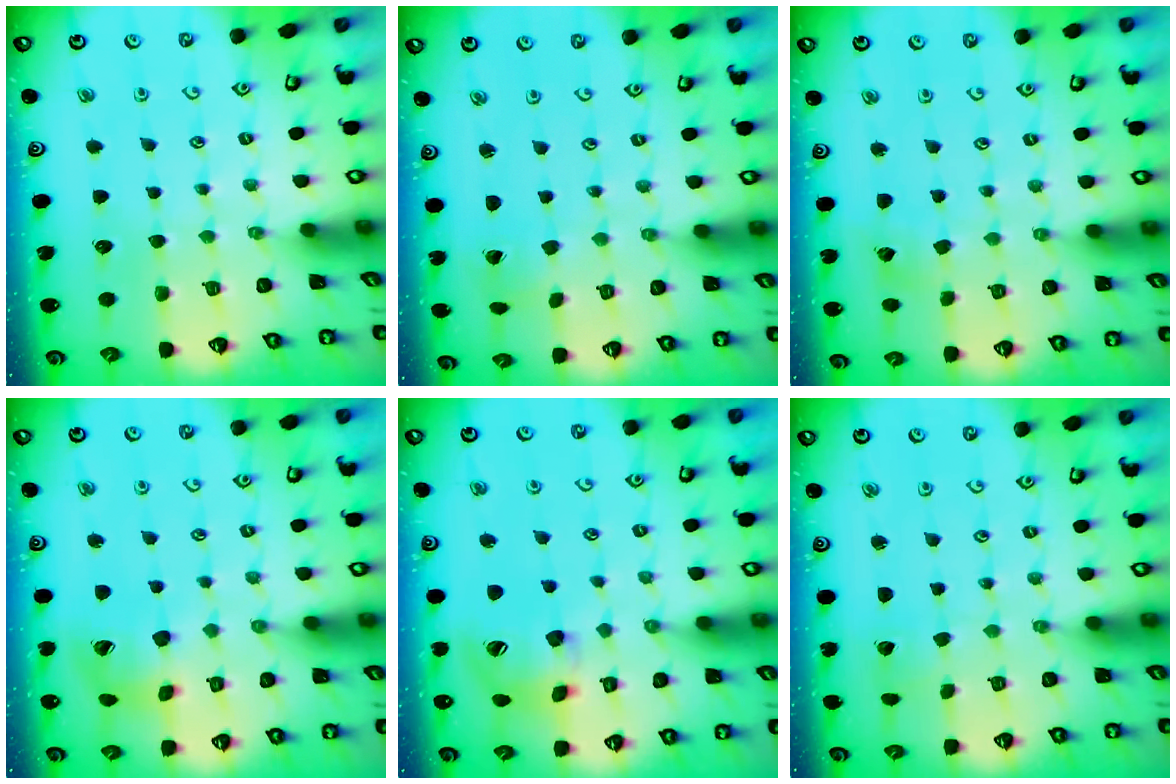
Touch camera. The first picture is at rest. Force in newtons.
{"total": 0.8, "press": 0.8, "slide": 0.0}
{"total": 4.5, "press": 4.4, "slide": 0.7}
{"total": 11.3, "press": 11.2, "slide": 1.6}
{"total": 14.8, "press": 14.7, "slide": 2.2}
{"total": 1.6, "press": 1.6, "slide": 0.0}